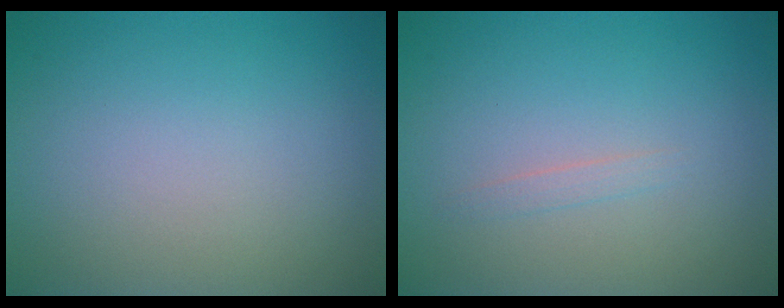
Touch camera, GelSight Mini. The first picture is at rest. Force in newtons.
{"total": 0.7, "press": 0.7, "slide": 0.1}